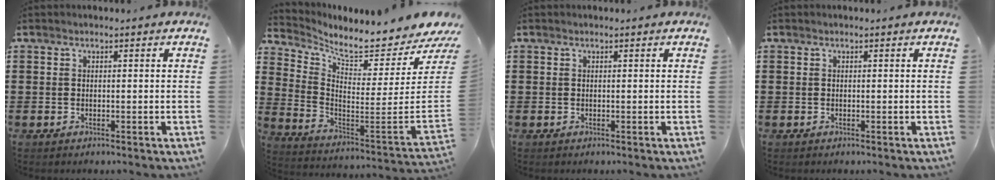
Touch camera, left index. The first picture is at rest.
{"total": 5.4, "force": [4.8, -0.1, 2.4], "torque": [-0.062, -0.072, 0.071]}
{"total": 0.0}
{"total": 0.0}